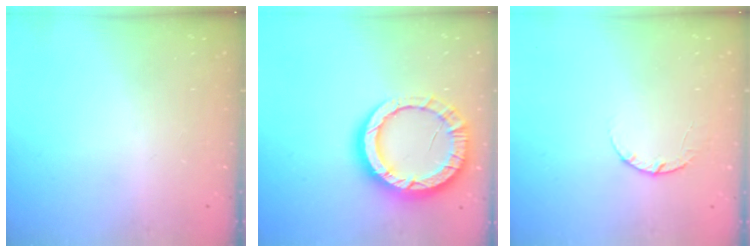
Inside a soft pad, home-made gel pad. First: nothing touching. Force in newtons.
{"total": 17.0, "press": 16.9, "slide": 1.6}
{"total": 3.2, "press": 3.1, "slide": 0.5}